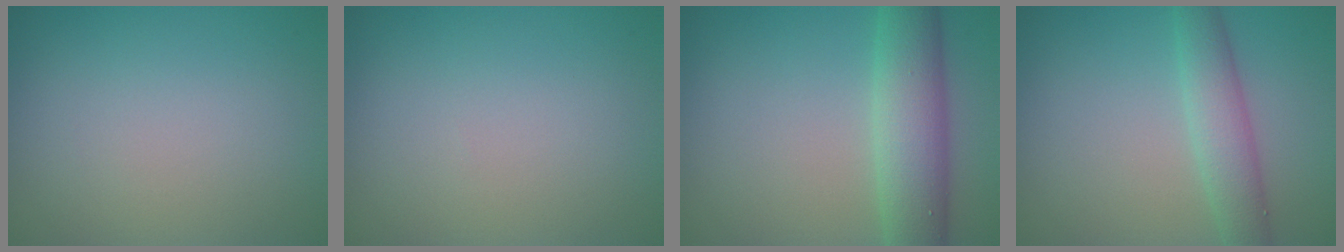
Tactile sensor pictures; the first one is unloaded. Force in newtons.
{"total": 0.0}
{"total": 5.9, "press": 5.8, "slide": 0.3}
{"total": 3.3, "press": 3.3, "slide": 0.1}